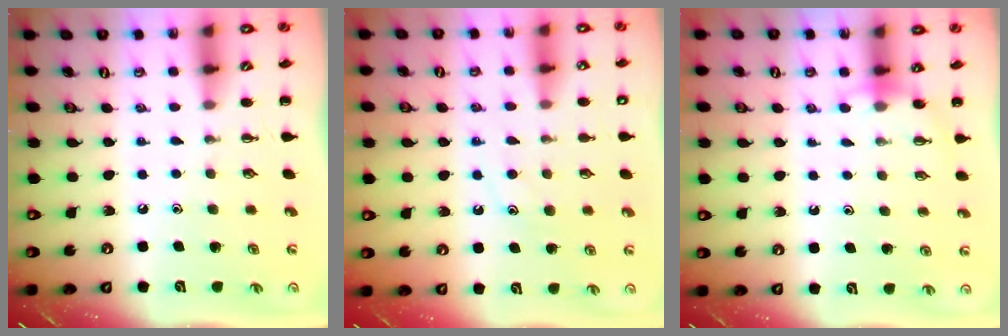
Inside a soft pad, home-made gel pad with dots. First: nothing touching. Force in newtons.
{"total": 10.1, "press": 10.1, "slide": 0.8}
{"total": 5.1, "press": 4.9, "slide": 1.3}